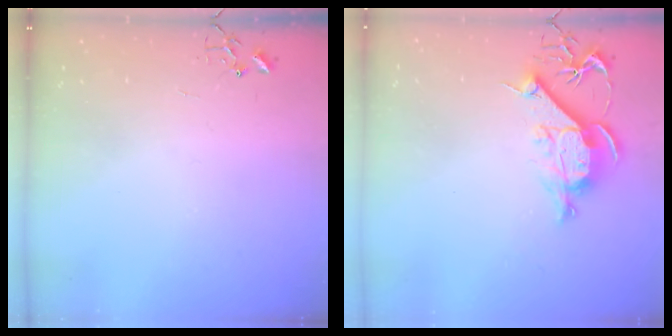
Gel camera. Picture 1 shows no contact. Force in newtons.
{"total": 9.9, "press": 9.9, "slide": 0.6}